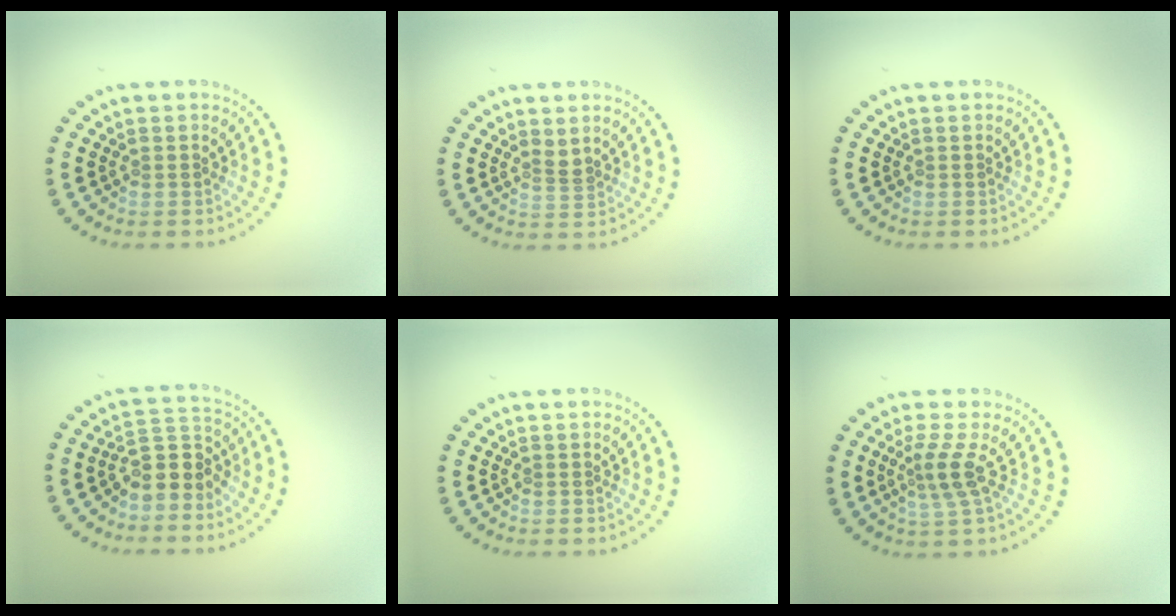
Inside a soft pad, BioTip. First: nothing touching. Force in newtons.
{"total": 1.0, "press": 0.6, "slide": 0.8}
{"total": 0.0}
{"total": 3.4, "press": 3.1, "slide": 1.5}
{"total": 0.0}
{"total": 2.6, "press": 1.8, "slide": 1.8}